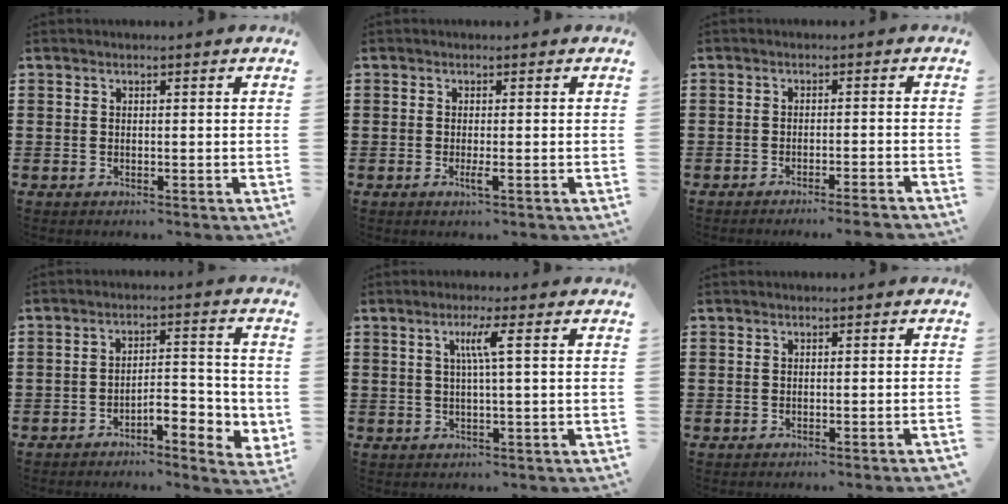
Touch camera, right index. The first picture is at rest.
{"total": 1.5, "force": [-0.6, 0.0, 1.4], "torque": [-0.029, -0.005, -0.012]}
{"total": 2.1, "force": [-1.9, -0.6, 0.9], "torque": [-0.015, -0.003, -0.035]}
{"total": 4.6, "force": [-2.6, 1.5, 3.4], "torque": [-0.059, 0.010, -0.051]}
{"total": 3.9, "force": [0.8, -0.3, 3.8], "torque": [-0.074, 0.000, 0.008]}
{"total": 0.9, "force": [-0.7, -0.2, 0.7], "torque": [-0.011, -0.004, -0.013]}